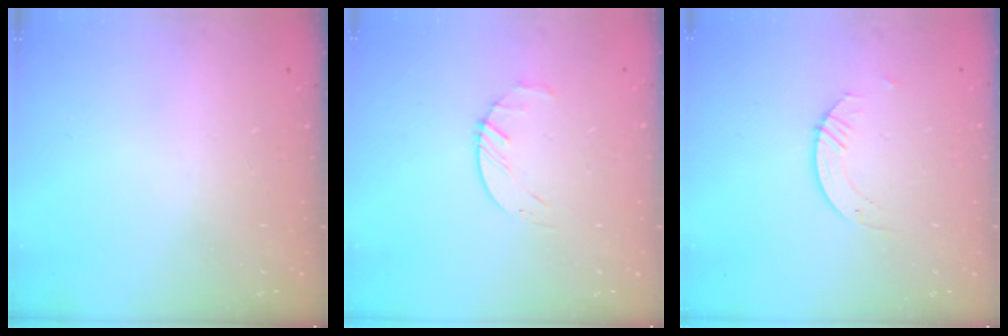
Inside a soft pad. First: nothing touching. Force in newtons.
{"total": 2.7, "press": 2.6, "slide": 0.3}
{"total": 2.8, "press": 2.8, "slide": 0.2}